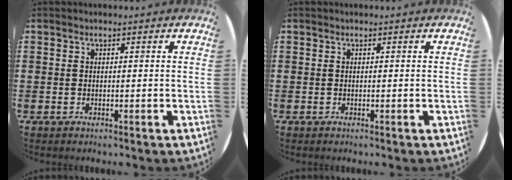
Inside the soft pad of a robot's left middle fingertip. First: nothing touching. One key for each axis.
{"total": 0.0}